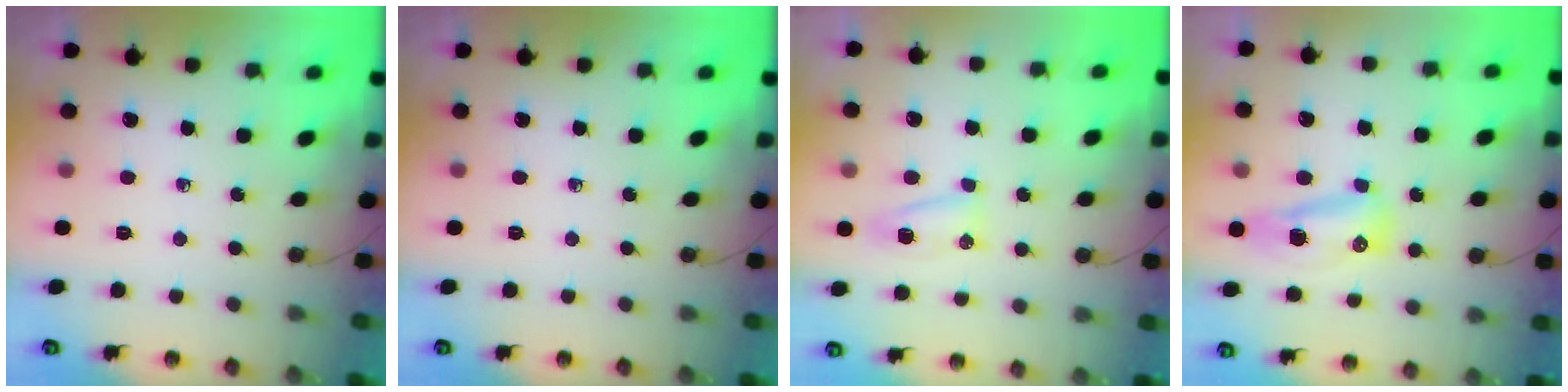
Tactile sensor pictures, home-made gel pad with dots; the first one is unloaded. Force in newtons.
{"total": 0.0}
{"total": 5.6, "press": 5.6, "slide": 0.6}
{"total": 17.6, "press": 11.8, "slide": 13.1}